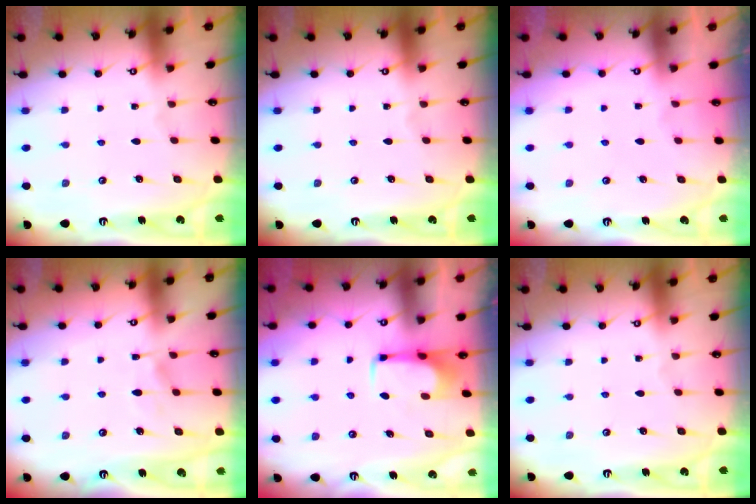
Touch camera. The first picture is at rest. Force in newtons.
{"total": 0.0}
{"total": 1.5, "press": 1.4, "slide": 0.7}
{"total": 5.9, "press": 5.9, "slide": 0.6}
{"total": 1.7, "press": 1.7, "slide": 0.4}
{"total": 0.0}